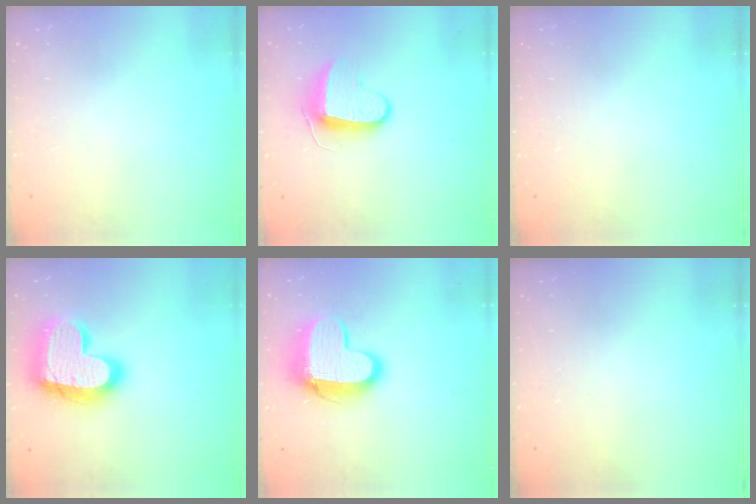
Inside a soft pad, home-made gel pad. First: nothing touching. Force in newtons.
{"total": 9.2, "press": 9.2, "slide": 0.3}
{"total": 0.0}
{"total": 22.4, "press": 22.4, "slide": 1.4}
{"total": 12.9, "press": 12.9, "slide": 1.1}
{"total": 0.0}